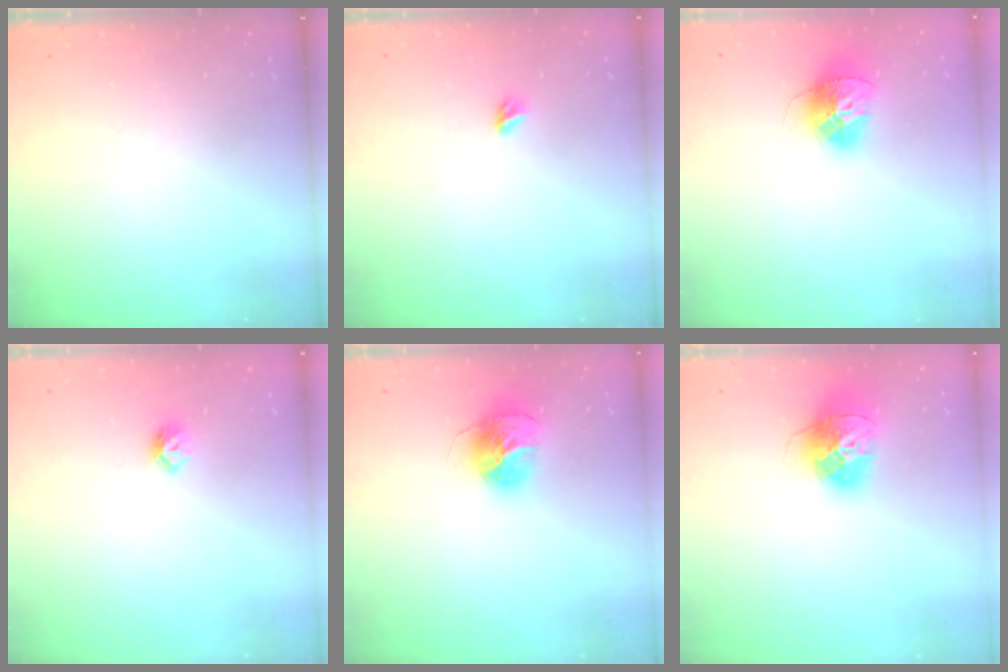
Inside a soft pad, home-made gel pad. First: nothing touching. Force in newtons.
{"total": 3.5, "press": 3.5, "slide": 0.8}
{"total": 12.7, "press": 12.7, "slide": 1.0}
{"total": 6.0, "press": 5.9, "slide": 1.0}
{"total": 14.3, "press": 14.3, "slide": 1.5}
{"total": 14.9, "press": 14.9, "slide": 1.6}